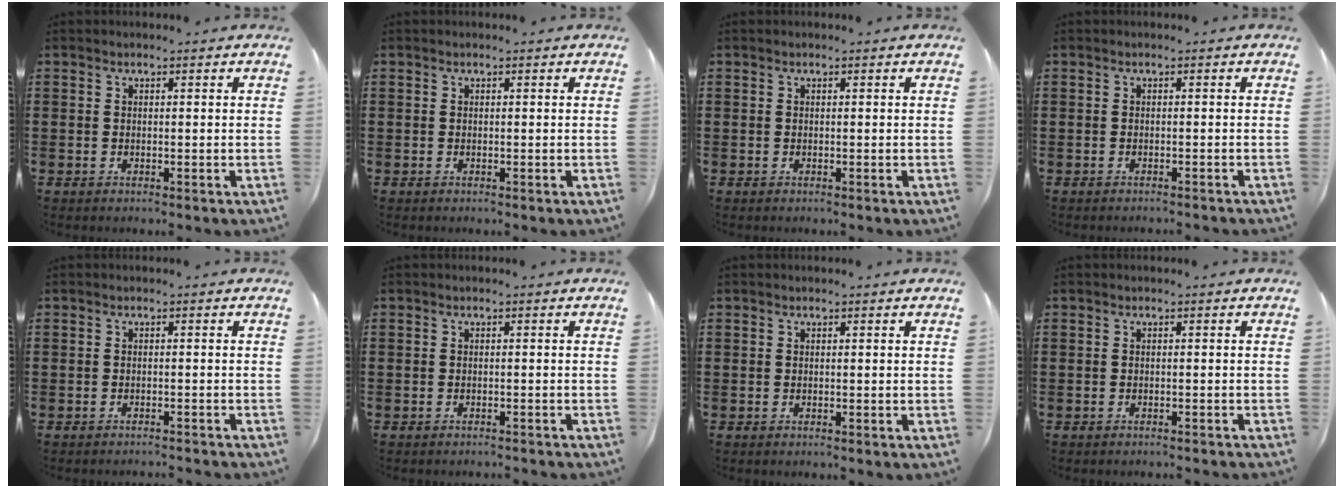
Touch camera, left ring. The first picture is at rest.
{"total": 0.0}
{"total": 0.0}
{"total": 0.6, "force": [-0.6, -0.1, 0.2], "torque": [-0.005, -0.002, -0.012]}
{"total": 1.0, "force": [-1.0, -0.1, 0.2], "torque": [-0.004, 0.001, -0.019]}
{"total": 0.7, "force": [-0.7, 0.0, 0.1], "torque": [-0.005, -0.002, -0.013]}
{"total": 0.0}
{"total": 0.7, "force": [-0.6, -0.1, 0.2], "torque": [-0.005, -0.002, -0.012]}